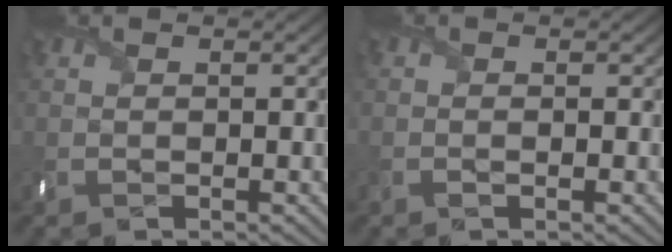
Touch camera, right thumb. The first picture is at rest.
{"total": 0.6, "force": [-0.4, 0.0, 0.4], "torque": [-0.002, -0.002, -0.007]}